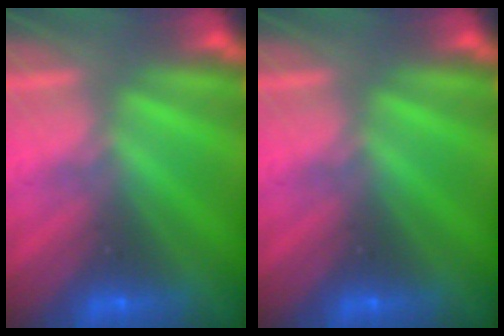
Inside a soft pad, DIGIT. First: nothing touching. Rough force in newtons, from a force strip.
{"total": 0.0}